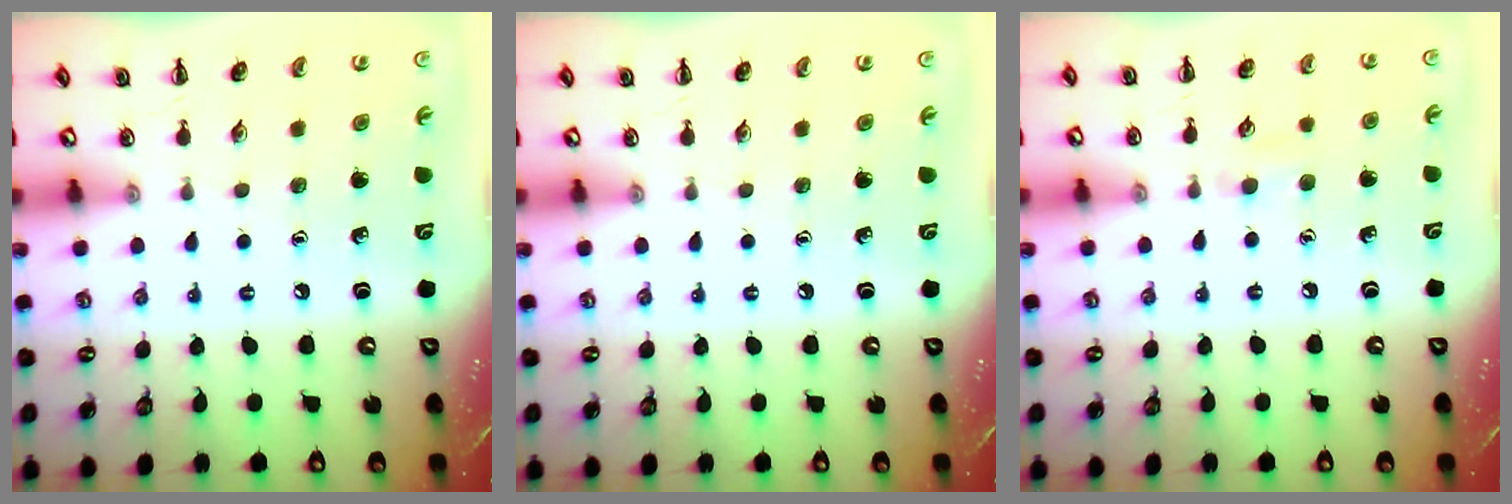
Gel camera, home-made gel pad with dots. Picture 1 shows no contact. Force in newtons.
{"total": 0.0}
{"total": 5.7, "press": 5.3, "slide": 2.1}